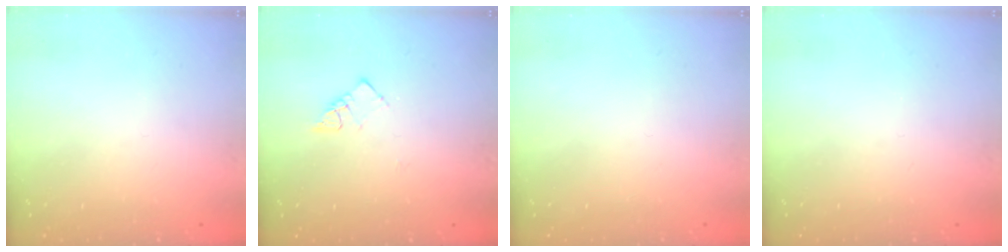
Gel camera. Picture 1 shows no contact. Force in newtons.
{"total": 4.2, "press": 4.2, "slide": 0.4}
{"total": 1.5, "press": 1.5, "slide": 0.1}
{"total": 0.0}